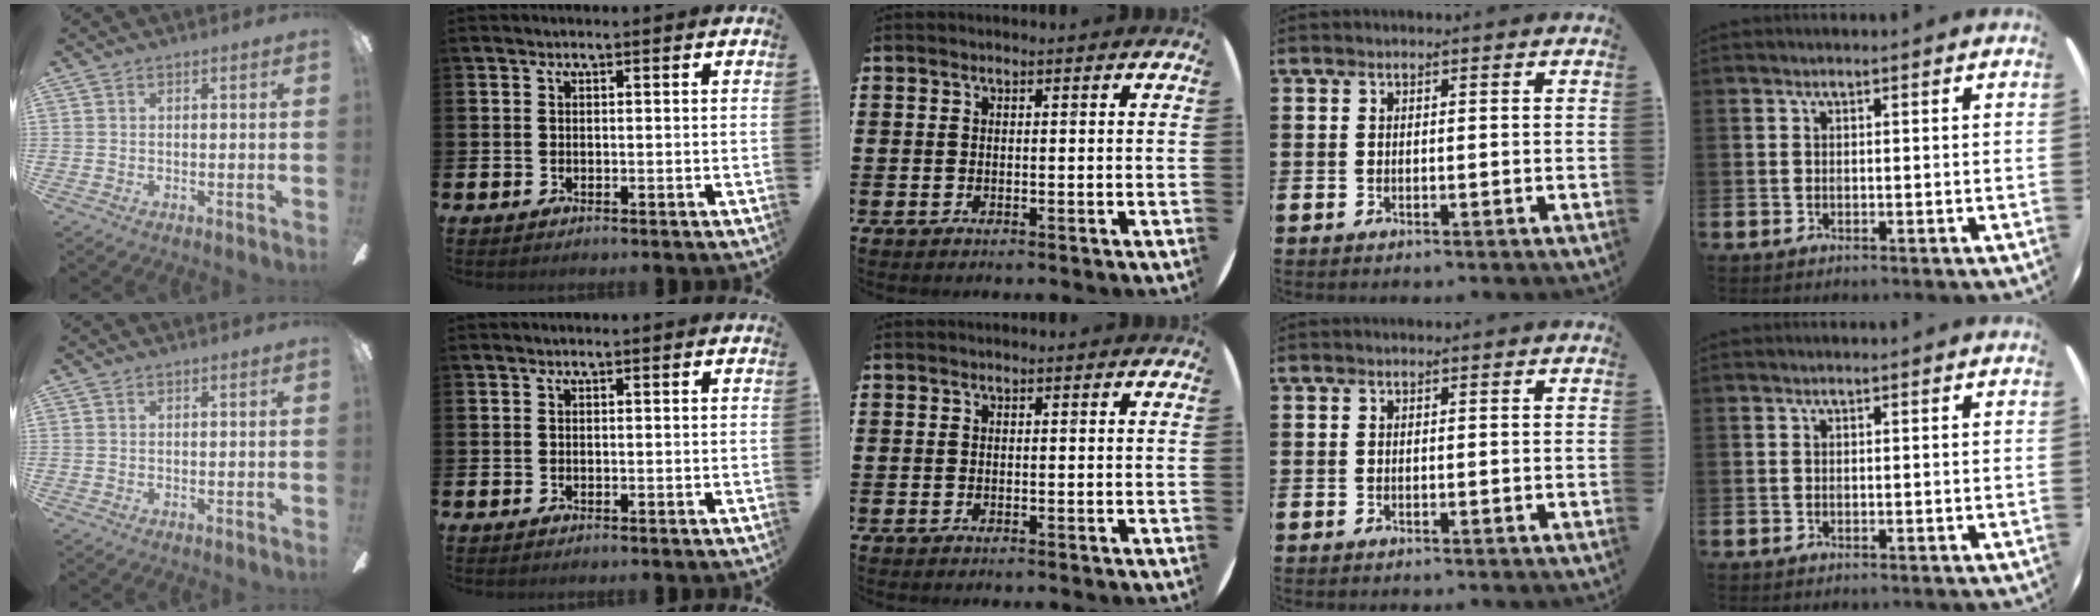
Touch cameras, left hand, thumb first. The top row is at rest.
{}